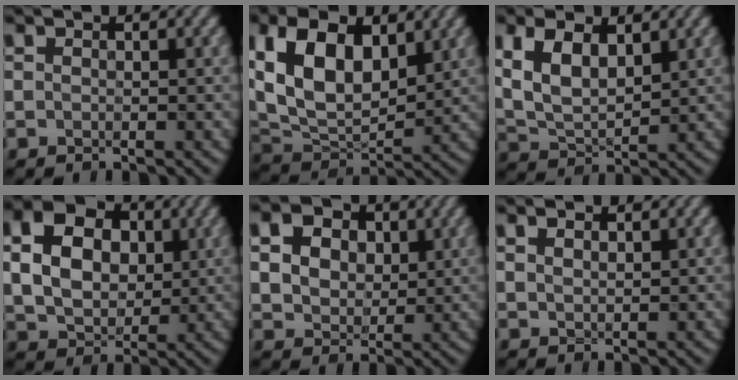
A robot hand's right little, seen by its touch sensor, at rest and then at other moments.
{"total": 10.9, "force": [3.0, 6.5, 8.3], "torque": [-0.175, 0.005, 0.051]}
{"total": 6.5, "force": [2.1, 3.5, 5.1], "torque": [-0.120, 0.002, 0.039]}
{"total": 9.8, "force": [1.8, 7.5, 6.0], "torque": [-0.126, 0.025, 0.030]}
{"total": 10.8, "force": [4.5, 8.0, 5.7], "torque": [-0.130, 0.028, 0.072]}
{"total": 1.3, "force": [0.7, 0.8, 0.8], "torque": [-0.018, 0.001, 0.016]}